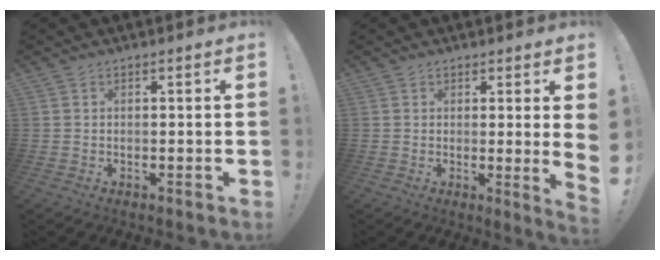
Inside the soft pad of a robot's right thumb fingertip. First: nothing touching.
{"total": 3.9, "force": [1.0, -0.8, 3.7], "torque": [-0.047, -0.022, 0.014]}